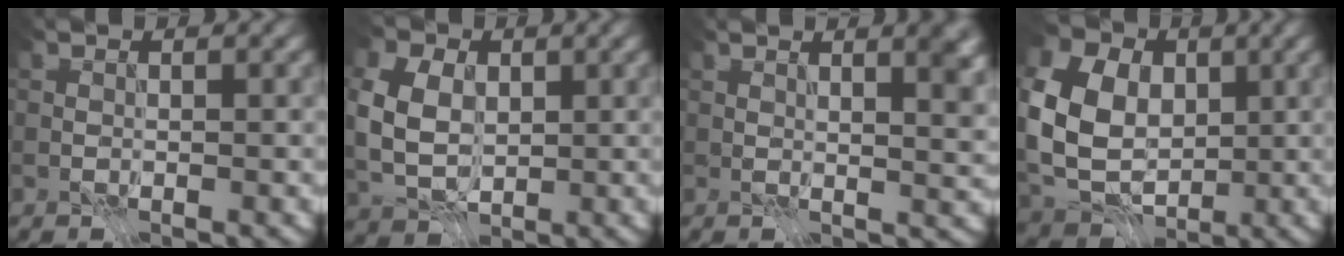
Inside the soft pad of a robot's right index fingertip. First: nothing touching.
{"total": 7.8, "force": [0.9, 5.9, 5.0], "torque": [-0.120, 0.015, 0.004]}
{"total": 3.5, "force": [1.8, 0.7, 2.8], "torque": [-0.035, -0.001, 0.031]}
{"total": 10.8, "force": [1.2, 8.0, 7.1], "torque": [-0.170, -0.001, 0.022]}